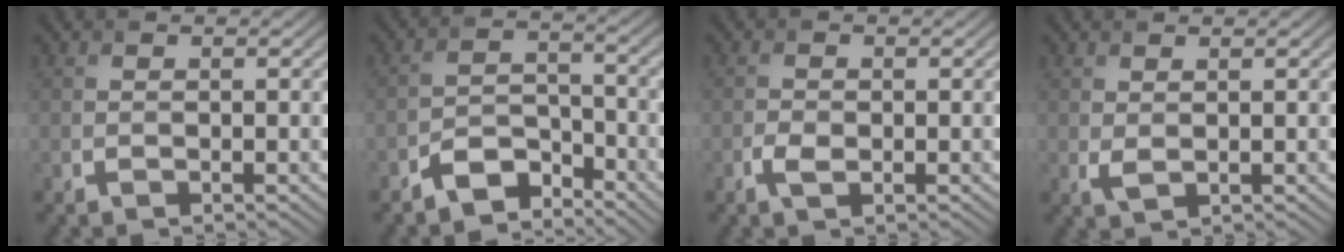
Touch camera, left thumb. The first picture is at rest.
{"total": 5.0, "force": [-4.3, 2.0, 1.6], "torque": [-0.025, 0.003, -0.085]}
{"total": 1.7, "force": [-0.6, 1.0, 1.2], "torque": [-0.028, -0.002, -0.013]}
{"total": 1.3, "force": [0.5, 0.7, 1.0], "torque": [-0.027, -0.003, 0.015]}